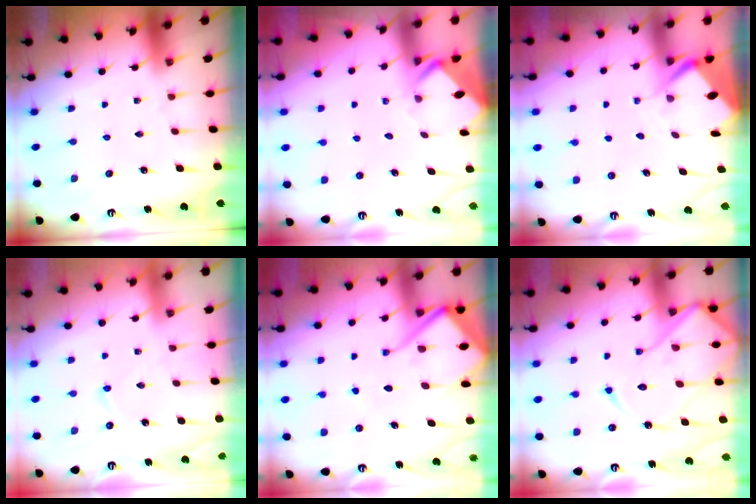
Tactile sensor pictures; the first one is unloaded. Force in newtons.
{"total": 3.4, "press": 3.4, "slide": 0.1}
{"total": 3.6, "press": 3.6, "slide": 0.4}
{"total": 2.9, "press": 2.9, "slide": 0.2}
{"total": 12.5, "press": 12.4, "slide": 1.3}
{"total": 16.4, "press": 16.3, "slide": 1.4}